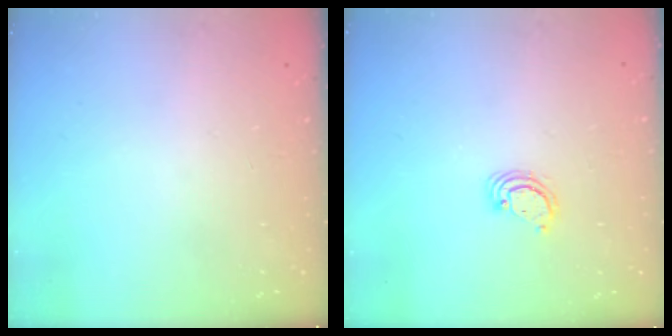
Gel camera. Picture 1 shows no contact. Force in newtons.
{"total": 2.9, "press": 2.9, "slide": 0.3}